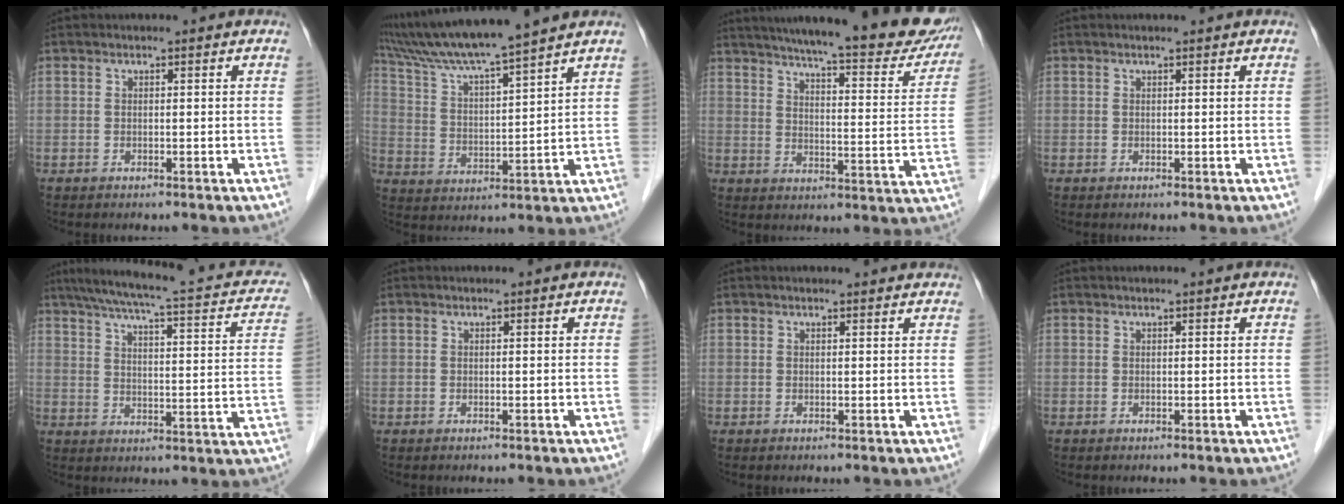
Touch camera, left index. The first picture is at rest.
{"total": 13.8, "force": [12.0, -1.6, 6.6], "torque": [-0.127, 0.013, 0.207]}
{"total": 27.6, "force": [23.6, 4.2, 13.7], "torque": [-0.206, -0.046, 0.291]}
{"total": 1.2, "force": [1.1, 0.0, 0.5], "torque": [-0.009, 0.012, 0.014]}
{"total": 21.0, "force": [15.8, 4.4, 13.1], "torque": [-0.194, 0.024, 0.188]}
{"total": 0.0}
{"total": 3.5, "force": [3.4, 0.5, 1.0], "torque": [-0.014, 0.013, 0.031]}
{"total": 0.5, "force": [0.5, 0.0, 0.2], "torque": [-0.002, 0.007, 0.008]}